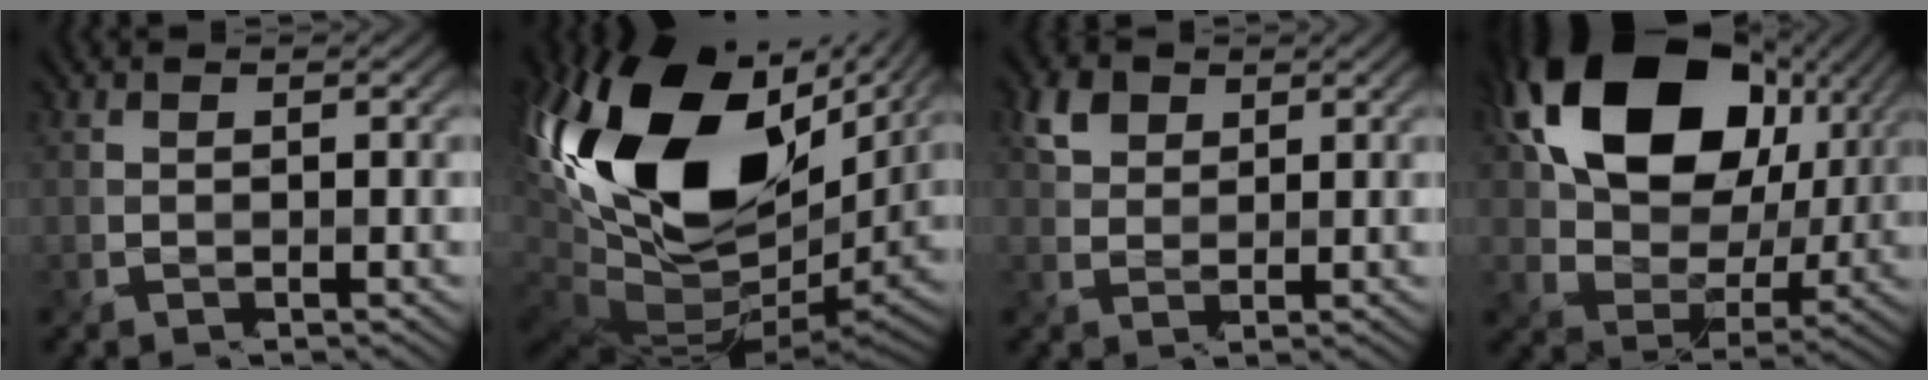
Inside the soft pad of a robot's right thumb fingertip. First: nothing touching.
{"total": 21.2, "force": [7.0, 12.0, 16.0], "torque": [-0.367, 0.005, 0.141]}
{"total": 3.3, "force": [1.4, 2.3, 1.9], "torque": [-0.043, 0.007, 0.028]}
{"total": 17.8, "force": [6.5, 12.1, 11.3], "torque": [-0.224, 0.016, 0.127]}